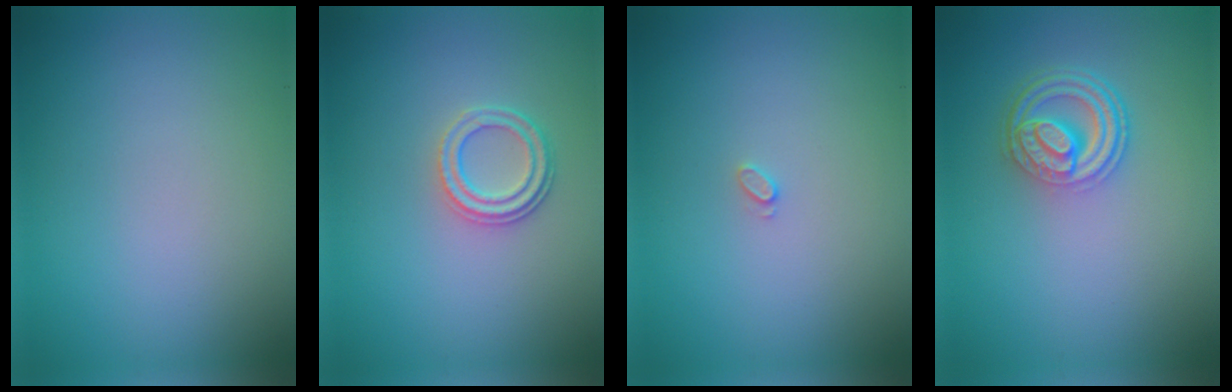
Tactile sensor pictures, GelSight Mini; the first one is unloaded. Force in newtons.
{"total": 2.3, "press": 2.1, "slide": 1.0}
{"total": 0.6, "press": 0.6, "slide": 0.1}
{"total": 4.5, "press": 3.4, "slide": 3.0}